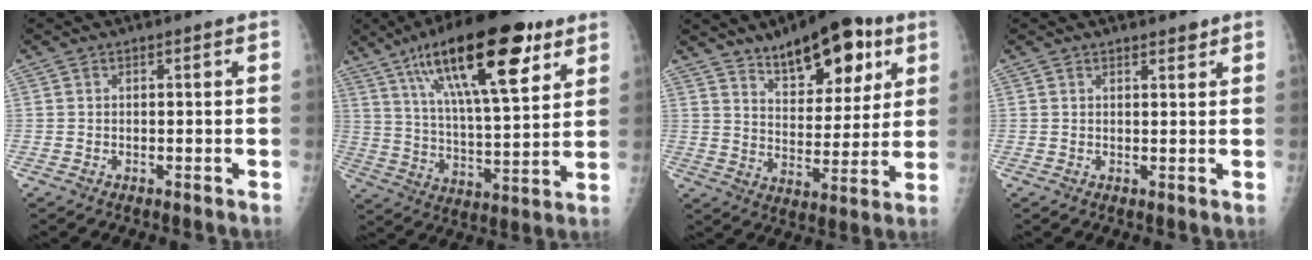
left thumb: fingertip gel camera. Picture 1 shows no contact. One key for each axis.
{"total": 24.0, "fx": 12.9, "fy": 7.6, "fz": 18.8, "tx": -0.289, "ty": -0.033, "tz": 0.215}
{"total": 17.4, "fx": 10.0, "fy": 7.9, "fz": 11.8, "tx": -0.121, "ty": -0.044, "tz": 0.153}
{"total": 1.5, "fx": 1.3, "fy": 0.5, "fz": 0.6, "tx": -0.003, "ty": -0.010, "tz": 0.018}